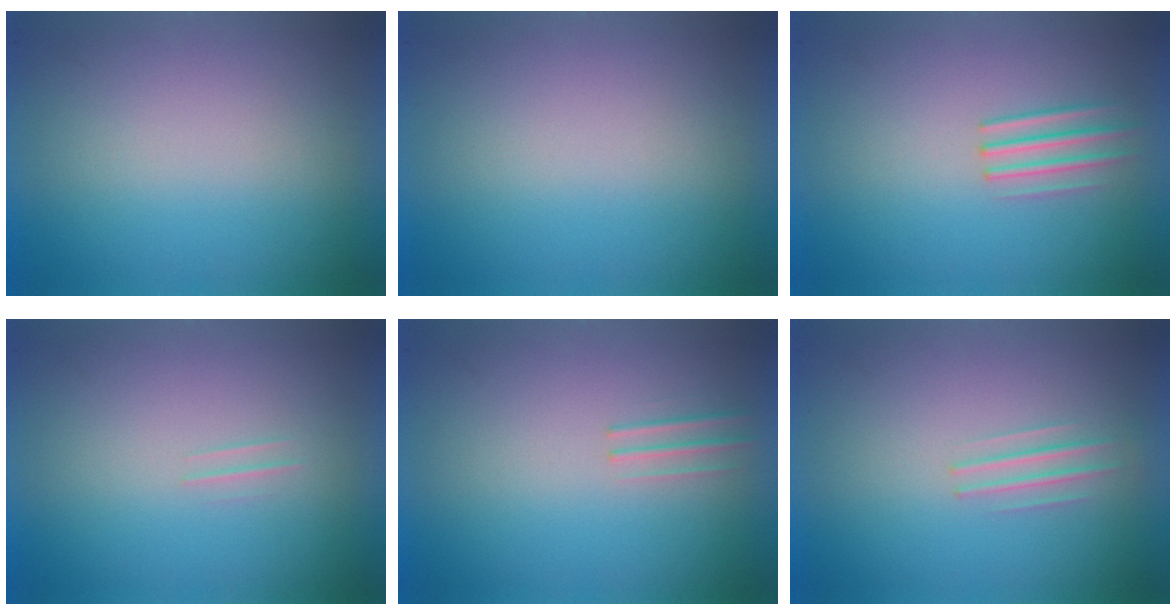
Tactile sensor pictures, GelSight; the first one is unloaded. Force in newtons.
{"total": 1.0}
{"total": 1.7}
{"total": 1.1}
{"total": 1.1}
{"total": 1.2}